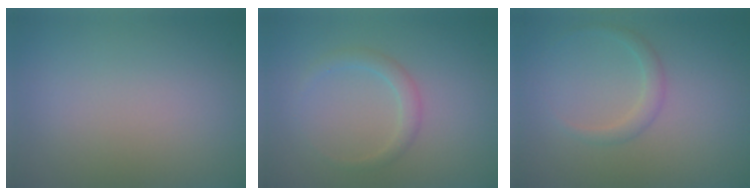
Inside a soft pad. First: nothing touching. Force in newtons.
{"total": 1.6, "press": 1.6, "slide": 0.1}
{"total": 1.4, "press": 1.4, "slide": 0.1}